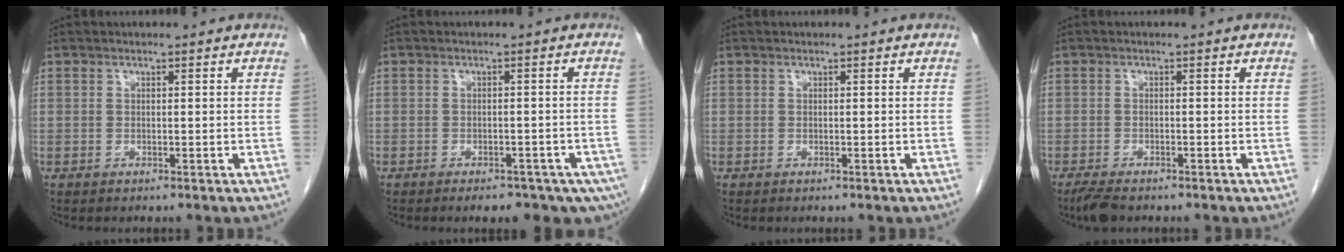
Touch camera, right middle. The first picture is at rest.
{"total": 9.9, "force": [-6.7, 4.4, 5.9], "torque": [-0.072, -0.009, -0.078]}
{"total": 0.0}
{"total": 3.0, "force": [-2.4, 0.8, 1.7], "torque": [-0.038, -0.008, -0.040]}